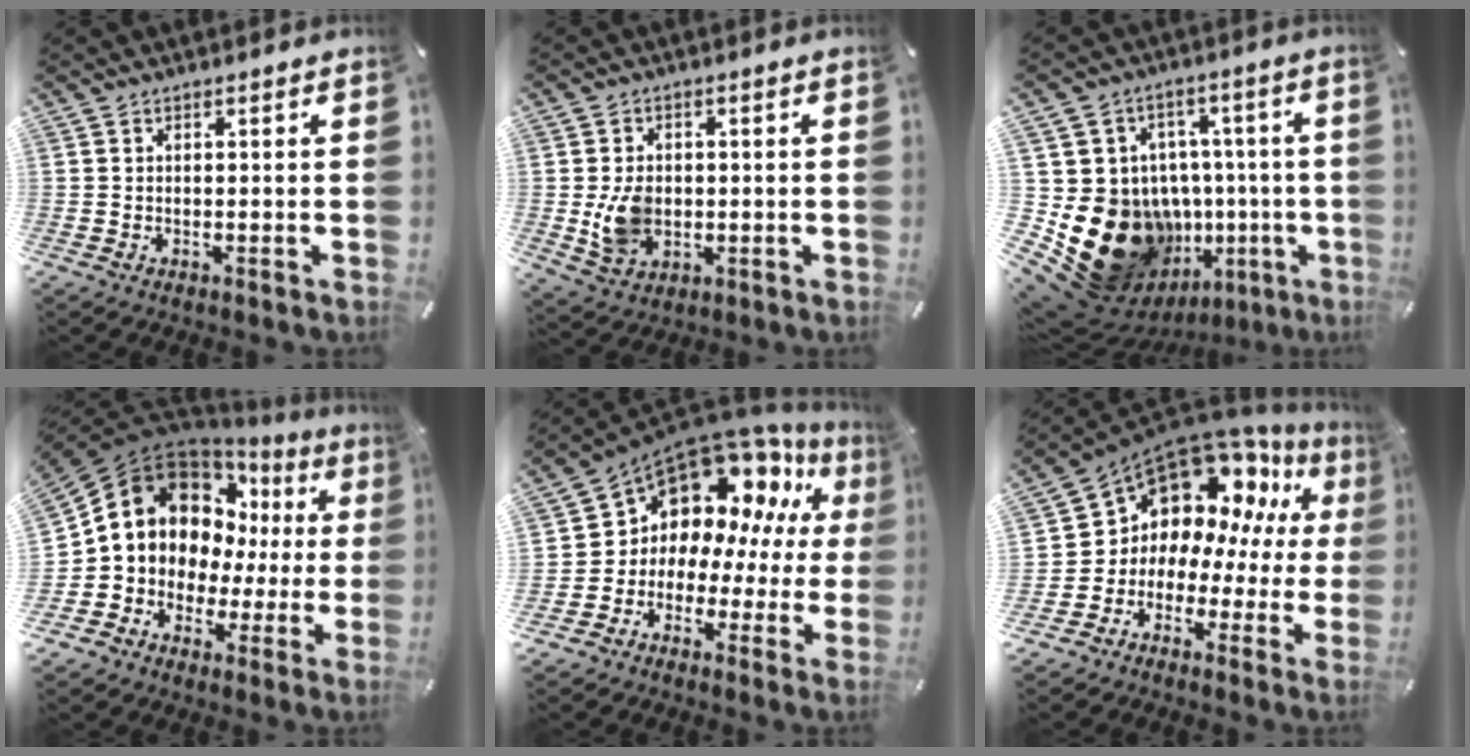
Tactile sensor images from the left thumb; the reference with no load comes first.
{"total": 8.4, "force": [-0.6, 6.7, 5.0], "torque": [-0.100, -0.004, -0.013]}
{"total": 22.8, "force": [-6.2, 17.8, 12.8], "torque": [-0.215, 0.020, -0.060]}
{"total": 11.7, "force": [3.7, 10.7, 3.2], "torque": [-0.070, -0.045, 0.078]}
{"total": 12.4, "force": [8.6, 8.0, 3.7], "torque": [-0.075, -0.097, 0.162]}
{"total": 11.5, "force": [8.2, 7.4, 3.2], "torque": [-0.078, -0.098, 0.150]}